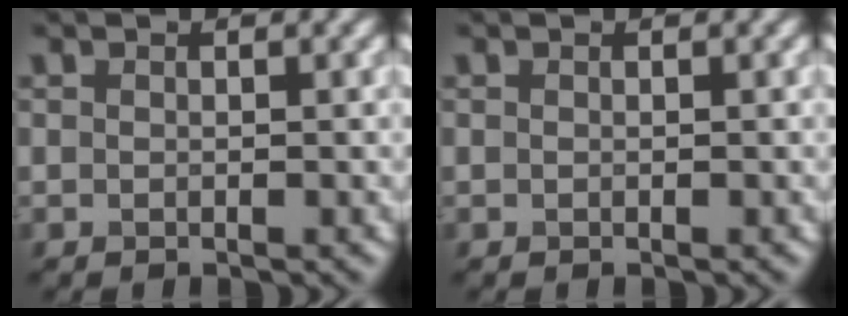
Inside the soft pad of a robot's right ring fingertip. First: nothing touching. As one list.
[{"total": 0.0}]